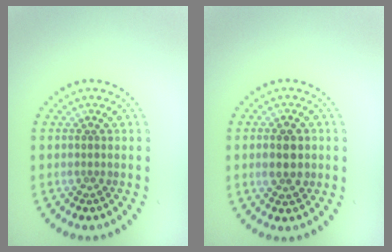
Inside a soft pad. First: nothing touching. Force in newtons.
{"total": 3.2, "press": 3.2, "slide": 0.2}